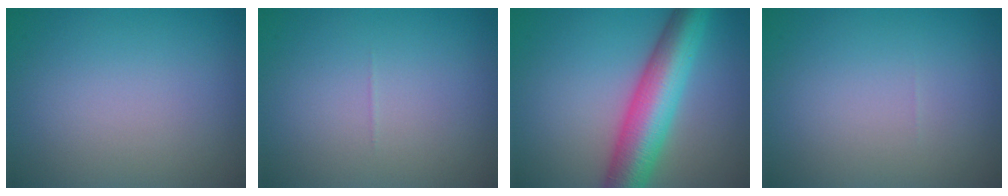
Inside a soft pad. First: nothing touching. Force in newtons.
{"total": 0.0}
{"total": 8.5, "press": 8.5, "slide": 0.1}
{"total": 0.0}